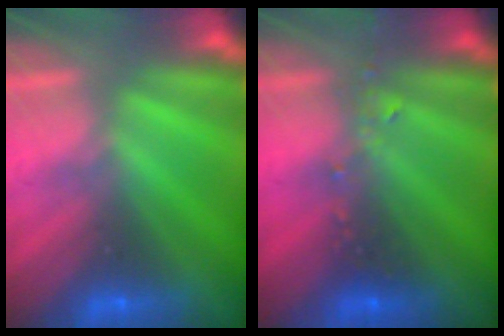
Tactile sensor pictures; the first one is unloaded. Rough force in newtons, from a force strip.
{"total": 2.4}